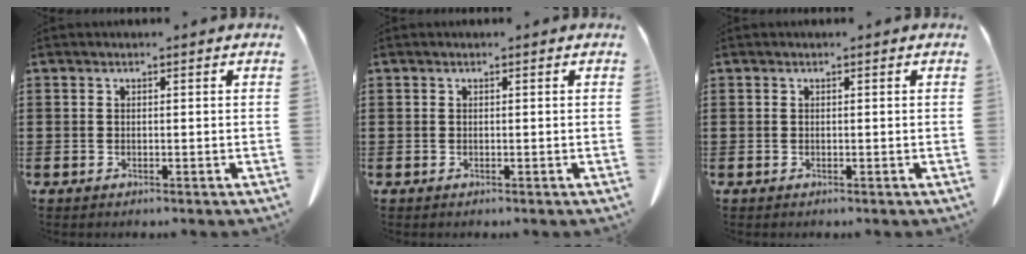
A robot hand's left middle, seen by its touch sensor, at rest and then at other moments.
{"total": 0.0}
{"total": 0.0}